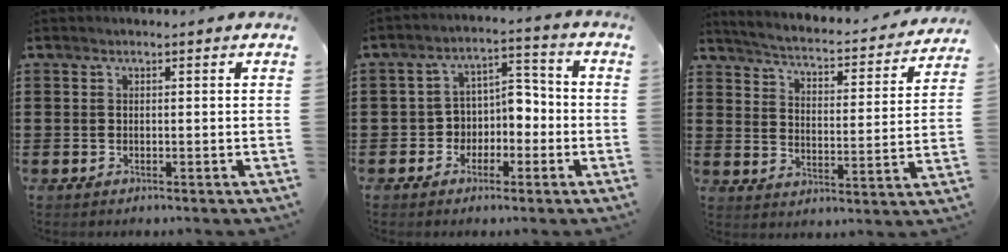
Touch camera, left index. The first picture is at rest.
{"total": 4.8, "force": [-1.8, 4.1, 1.6], "torque": [-0.046, 0.009, -0.040]}
{"total": 2.7, "force": [2.6, -0.2, 0.7], "torque": [-0.034, -0.031, 0.032]}